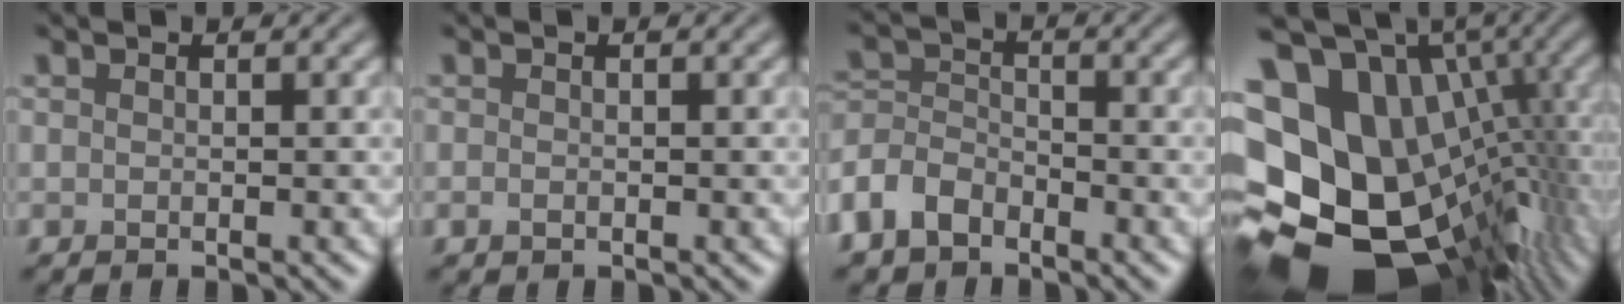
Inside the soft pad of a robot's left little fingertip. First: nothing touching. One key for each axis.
{"total": 0.6, "fx": -0.2, "fy": 0.4, "fz": 0.4, "tx": -0.006, "ty": -0.003, "tz": -0.003}
{"total": 4.2, "fx": -2.9, "fy": 2.5, "fz": 1.7, "tx": -0.039, "ty": 0.002, "tz": -0.070}
{"total": 20.2, "fx": -3.2, "fy": 14.8, "fz": 13.5, "tx": -0.233, "ty": 0.007, "tz": -0.028}